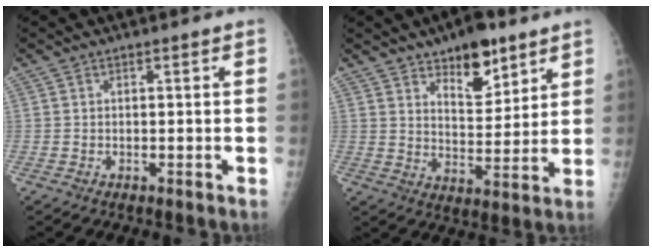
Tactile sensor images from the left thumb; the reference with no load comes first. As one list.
[{"total": 11.1, "force": [7.3, 5.1, 6.7], "torque": [-0.070, -0.048, 0.118]}]